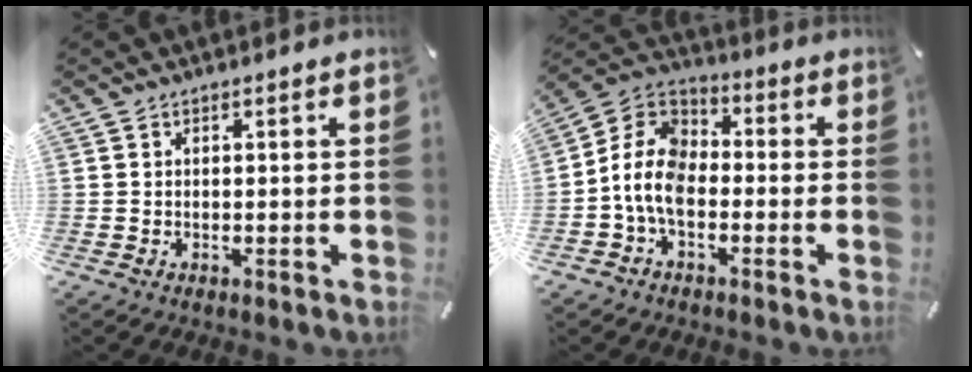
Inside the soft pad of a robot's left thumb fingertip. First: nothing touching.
{"total": 10.1, "force": [-4.1, 6.9, 6.2], "torque": [-0.152, 0.011, -0.085]}